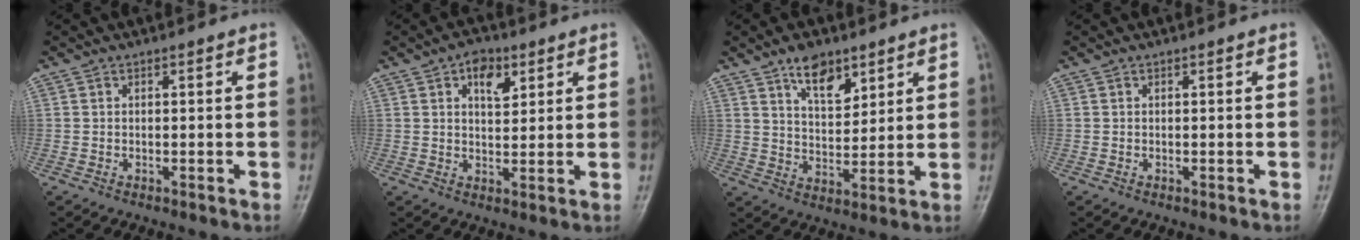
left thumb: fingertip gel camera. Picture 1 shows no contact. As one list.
[{"total": 5.8, "force": [2.8, 3.4, 3.8], "torque": [-0.035, -0.010, 0.039]}, {"total": 8.2, "force": [5.2, 4.2, 4.7], "torque": [-0.050, -0.036, 0.091]}, {"total": 0.0}]